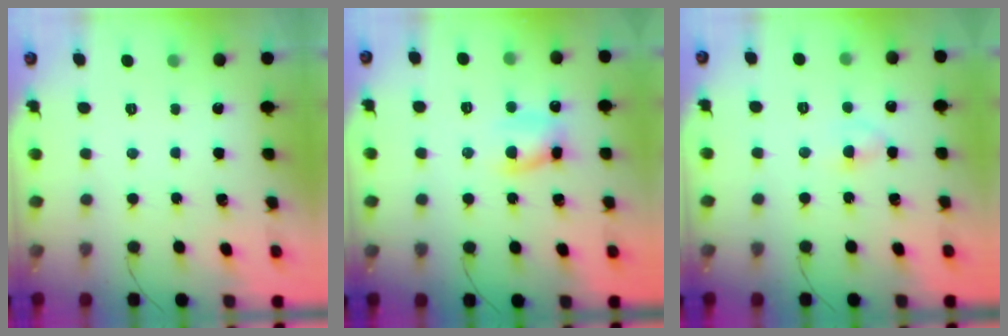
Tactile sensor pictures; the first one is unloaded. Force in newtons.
{"total": 7.6, "press": 7.6, "slide": 0.5}
{"total": 3.3, "press": 2.9, "slide": 1.5}